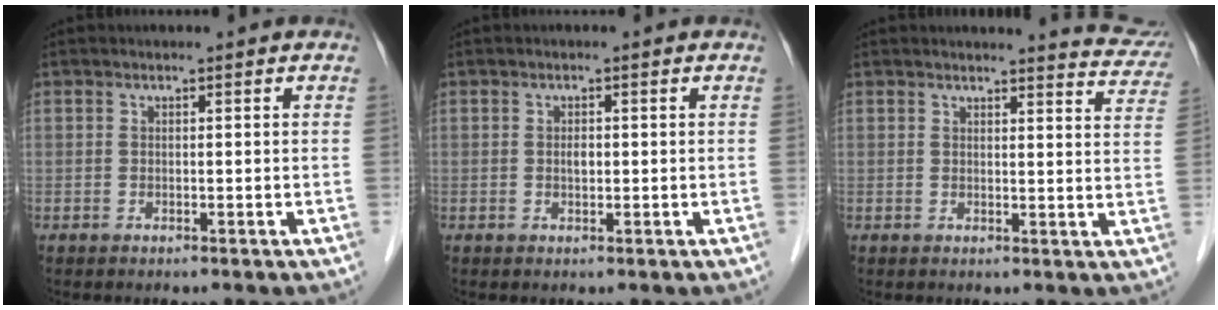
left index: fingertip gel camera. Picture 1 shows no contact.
{"total": 1.1, "force": [0.0, 0.6, 1.0], "torque": [-0.019, 0.001, 0.001]}
{"total": 7.2, "force": [7.2, 0.4, 0.7], "torque": [0.001, -0.036, 0.057]}